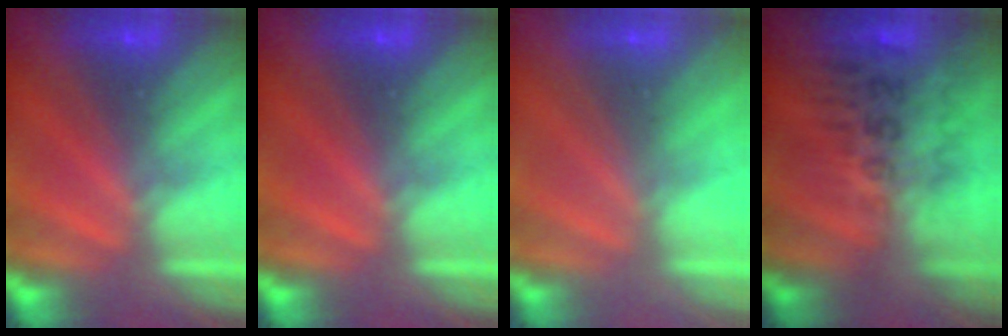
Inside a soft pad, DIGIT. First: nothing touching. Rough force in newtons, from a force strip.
{"total": 0.0}
{"total": 2.8}
{"total": 2.8}